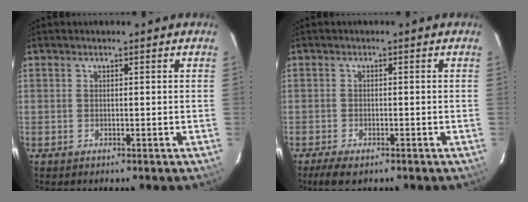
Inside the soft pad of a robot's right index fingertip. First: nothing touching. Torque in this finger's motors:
{"motor_torque": [0.25, -0.20, 0.06, 0.03]}